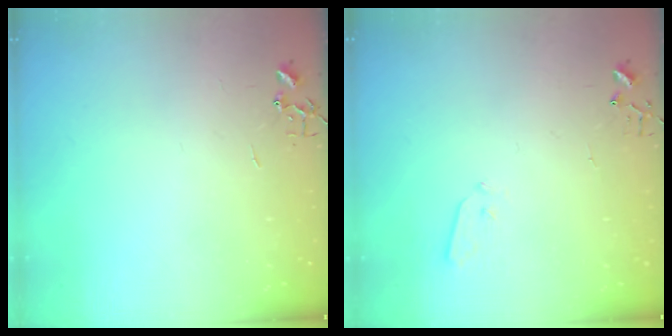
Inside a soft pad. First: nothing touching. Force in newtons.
{"total": 3.5, "press": 3.4, "slide": 0.6}